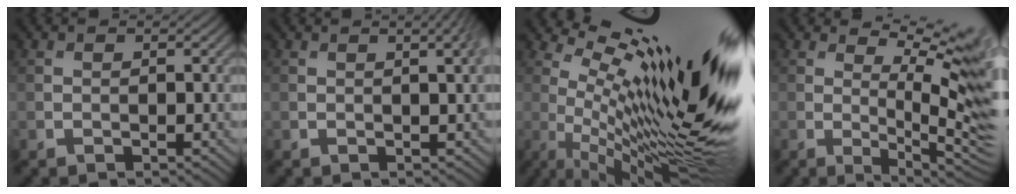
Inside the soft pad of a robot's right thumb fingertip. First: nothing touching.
{"total": 2.8, "force": [0.9, 0.6, 2.5], "torque": [-0.028, 0.010, 0.003]}
{"total": 21.0, "force": [6.1, 4.5, 19.6], "torque": [-0.273, 0.011, 0.098]}
{"total": 10.9, "force": [5.0, 2.4, 9.3], "torque": [-0.156, 0.002, 0.077]}